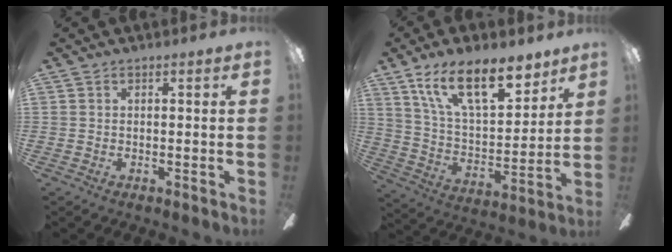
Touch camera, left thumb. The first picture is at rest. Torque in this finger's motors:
{"motor_torque": [0.93, 0.15, 1.65, -1.12, 0.22]}